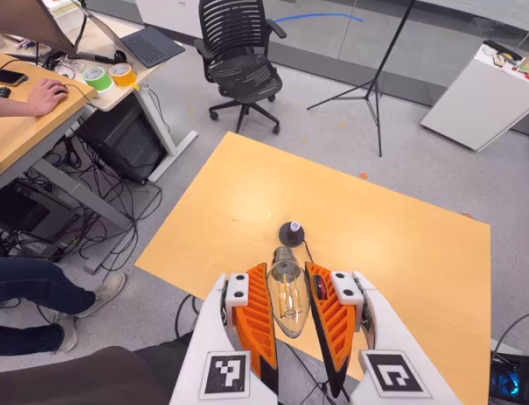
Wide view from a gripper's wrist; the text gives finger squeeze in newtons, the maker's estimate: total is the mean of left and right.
{"total": 12.3, "left": 11.8, "right": 12.7}